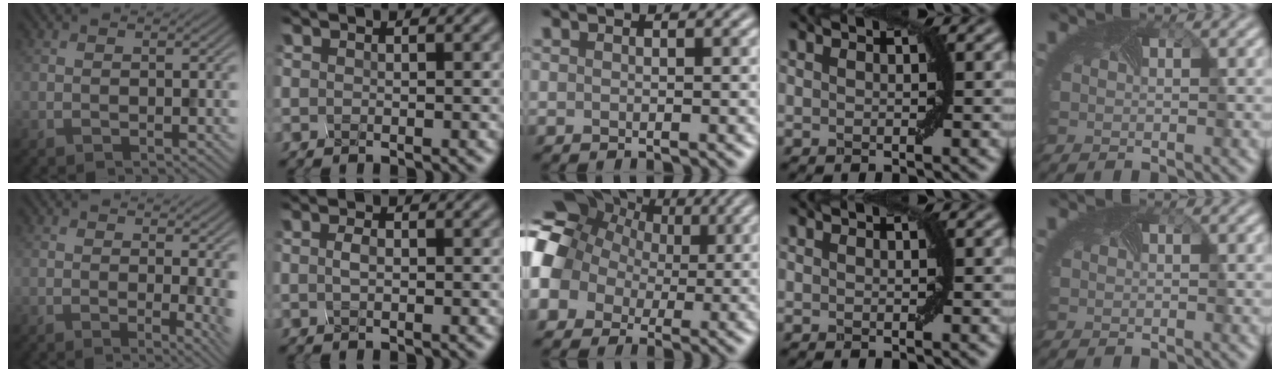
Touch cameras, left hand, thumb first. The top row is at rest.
{"thumb": {"total": 4.1, "force": [0.5, 1.0, 4.0], "torque": [-0.058, -0.006, 0.005]}, "index": {"total": 1.1, "force": [-0.1, -0.8, -0.7], "torque": [-0.016, -0.002, 0.022]}, "middle": {"total": 11.8, "force": [0.4, 10.9, 4.6], "torque": [-0.131, 0.033, -0.012]}}